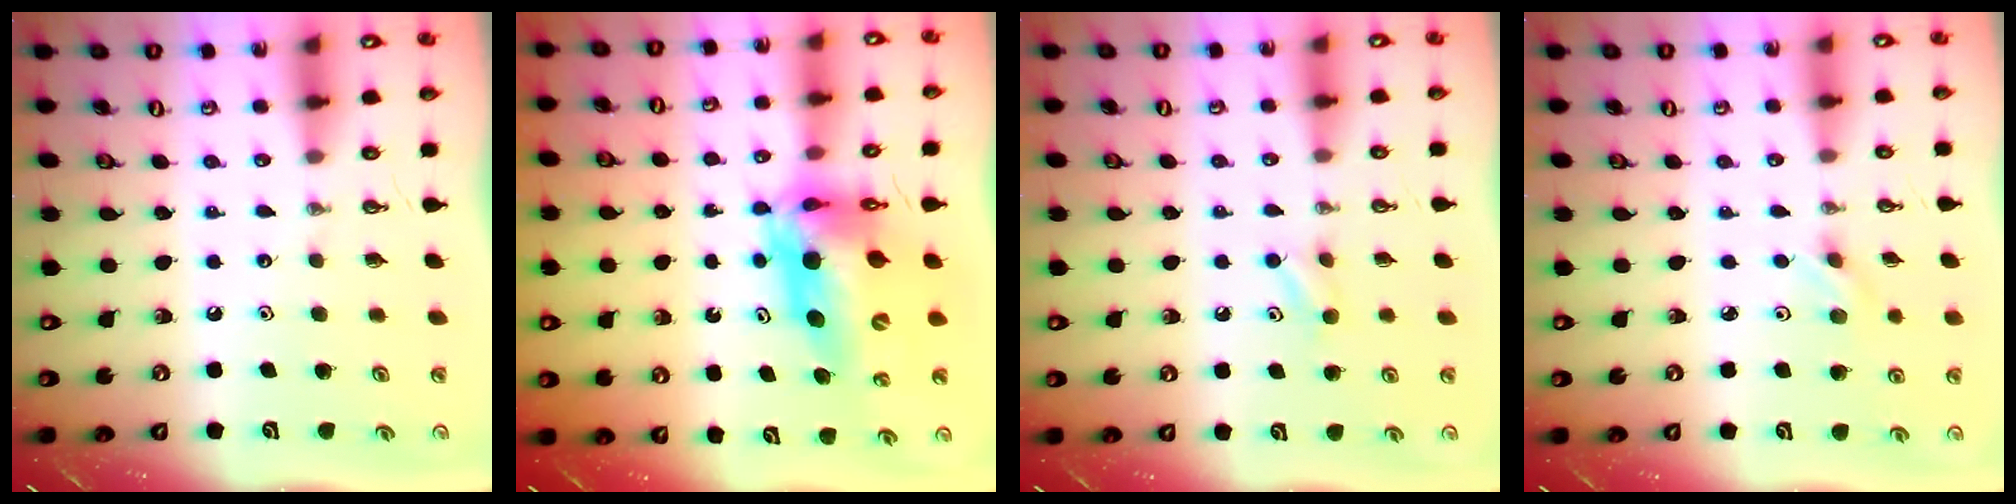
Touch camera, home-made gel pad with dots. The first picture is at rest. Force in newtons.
{"total": 14.3, "press": 14.3, "slide": 1.2}
{"total": 4.0, "press": 4.0, "slide": 0.4}
{"total": 2.9, "press": 2.6, "slide": 1.4}